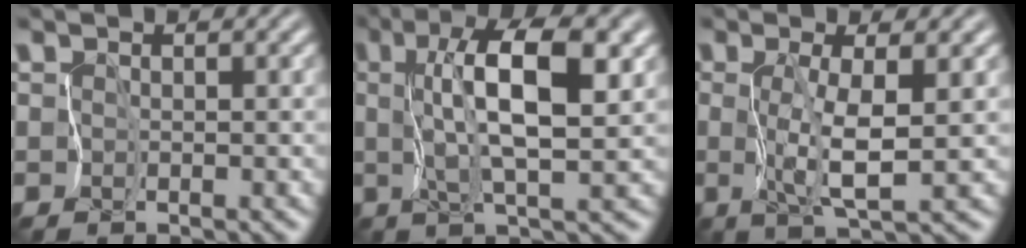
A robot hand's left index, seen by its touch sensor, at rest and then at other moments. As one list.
[{"total": 7.3, "force": [1.8, 1.7, 6.9], "torque": [-0.116, 0.009, 0.025]}, {"total": 3.2, "force": [0.3, -0.1, 3.2], "torque": [-0.069, -0.005, 0.008]}]